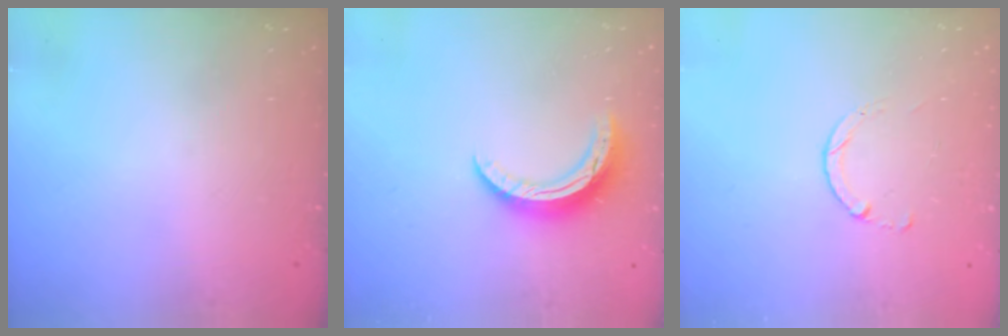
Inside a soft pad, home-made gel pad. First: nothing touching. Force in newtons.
{"total": 9.9, "press": 9.9, "slide": 0.5}
{"total": 1.8, "press": 1.8, "slide": 0.2}